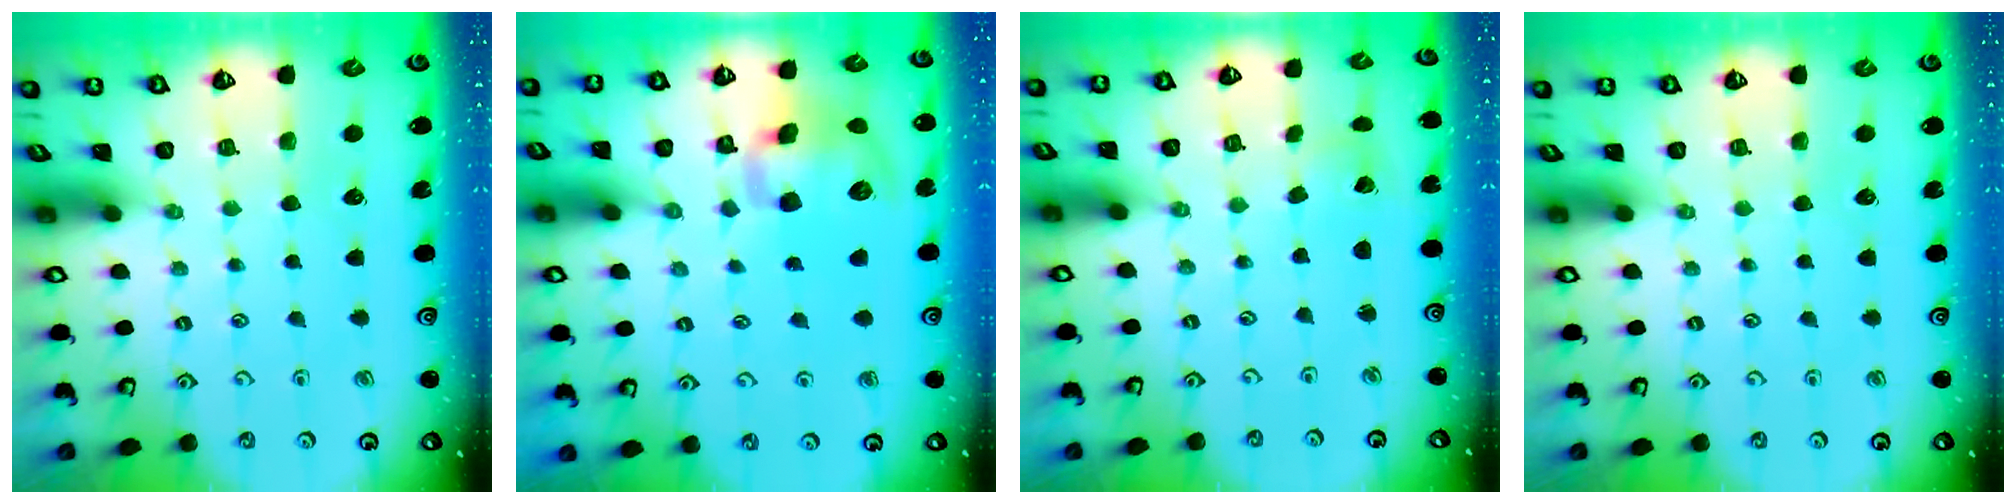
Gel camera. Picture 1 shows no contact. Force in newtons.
{"total": 12.2, "press": 12.0, "slide": 2.1}
{"total": 1.8, "press": 1.8, "slide": 0.1}
{"total": 0.0}